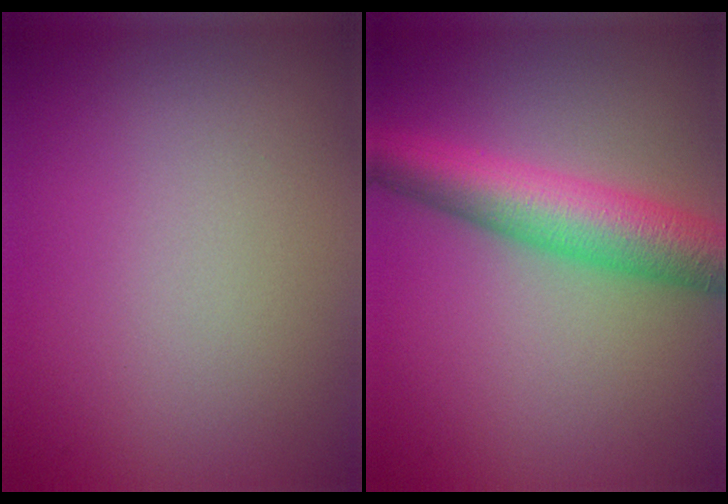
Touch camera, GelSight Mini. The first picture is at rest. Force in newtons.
{"total": 7.1, "press": 7.1, "slide": 0.1}